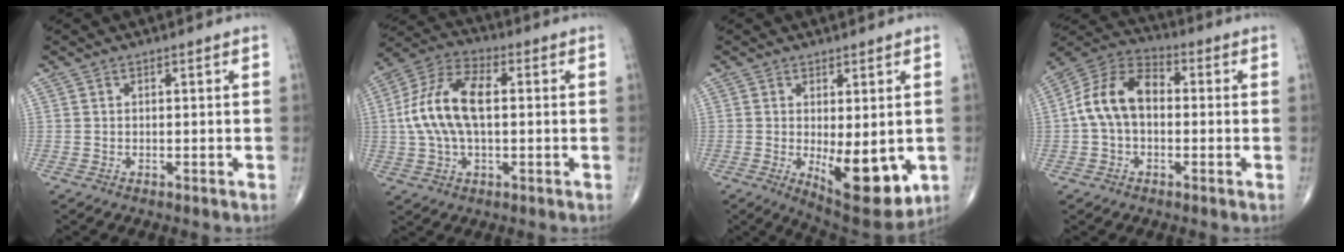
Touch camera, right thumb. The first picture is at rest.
{"total": 14.1, "force": [0.9, 7.6, 11.9], "torque": [-0.239, 0.027, 0.012]}
{"total": 12.5, "force": [-2.4, 5.1, 11.2], "torque": [-0.138, -0.027, -0.017]}
{"total": 11.9, "force": [-0.1, 7.9, 9.0], "torque": [-0.161, 0.035, -0.015]}